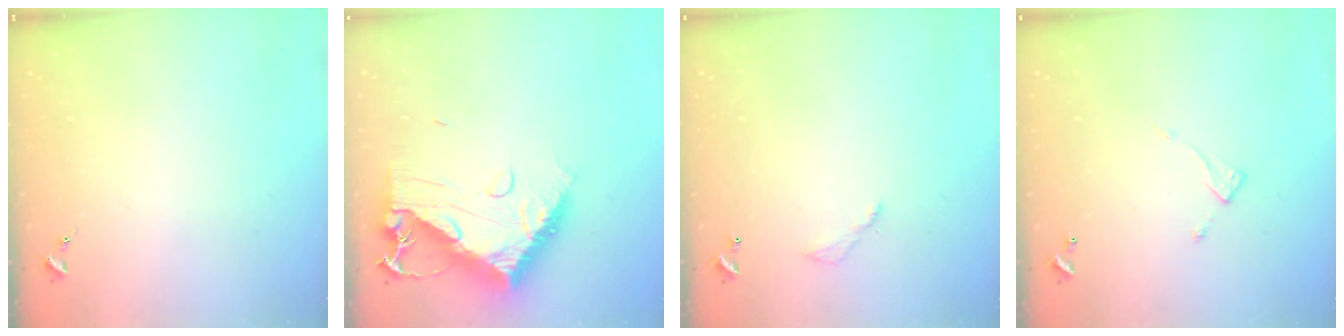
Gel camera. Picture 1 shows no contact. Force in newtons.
{"total": 15.7, "press": 15.6, "slide": 1.5}
{"total": 3.8, "press": 3.8, "slide": 0.2}
{"total": 4.7, "press": 4.7, "slide": 0.3}